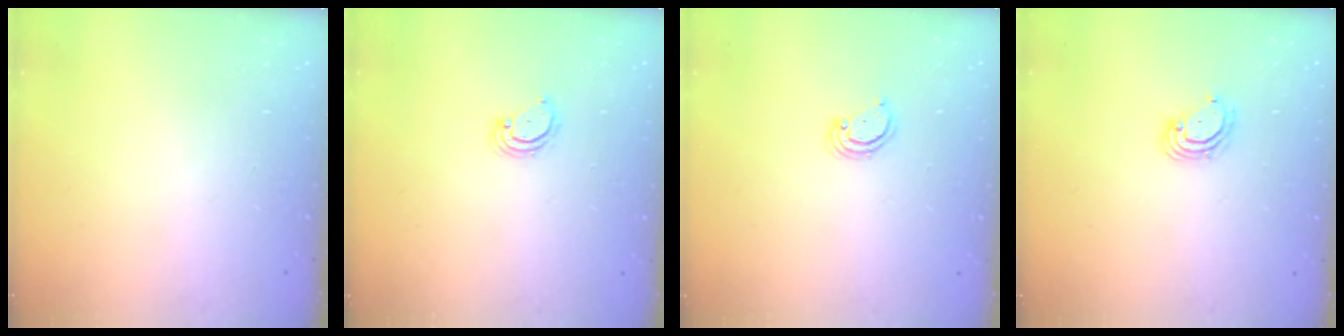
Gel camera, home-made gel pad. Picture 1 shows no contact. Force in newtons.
{"total": 2.8, "press": 2.8, "slide": 0.2}
{"total": 2.6, "press": 2.6, "slide": 0.2}
{"total": 4.3, "press": 4.3, "slide": 0.2}